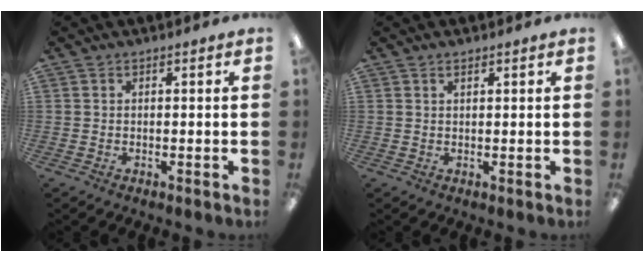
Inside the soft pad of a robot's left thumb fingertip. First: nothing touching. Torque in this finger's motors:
{"motor_torque": [-0.15, -0.01, -0.15, -0.16, 0.08]}